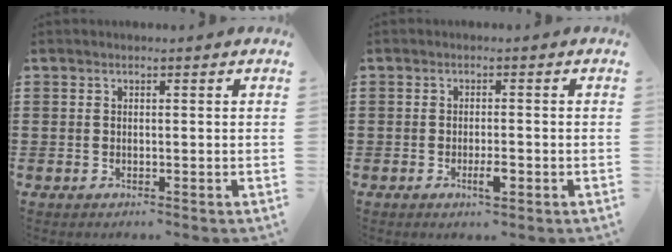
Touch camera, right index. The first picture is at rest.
{"total": 2.9, "force": [-1.3, 0.7, 2.5], "torque": [-0.050, -0.003, -0.024]}